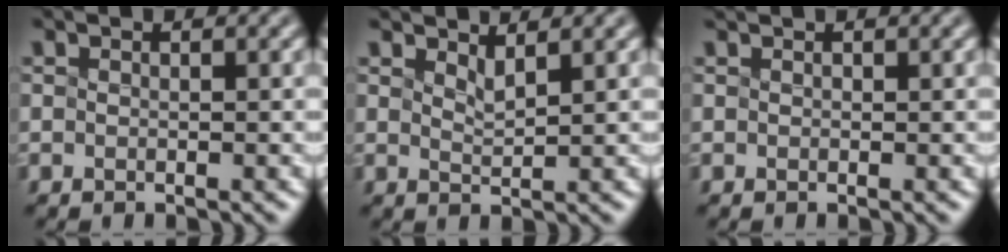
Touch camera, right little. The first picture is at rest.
{"total": 1.0, "force": [1.0, -0.4, -0.1], "torque": [-0.003, 0.007, 0.035]}
{"total": 0.6, "force": [0.1, -0.4, -0.3], "torque": [-0.008, 0.001, 0.014]}